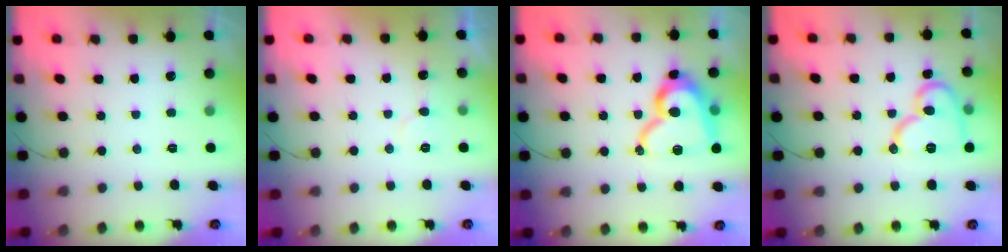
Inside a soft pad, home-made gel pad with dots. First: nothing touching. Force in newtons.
{"total": 4.4, "press": 4.4, "slide": 0.5}
{"total": 17.8, "press": 17.7, "slide": 1.7}
{"total": 14.0, "press": 13.9, "slide": 1.7}